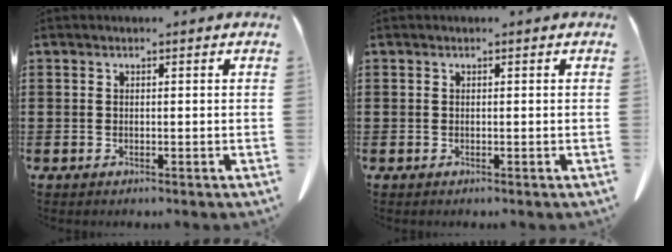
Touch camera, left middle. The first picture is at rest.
{"total": 0.0}